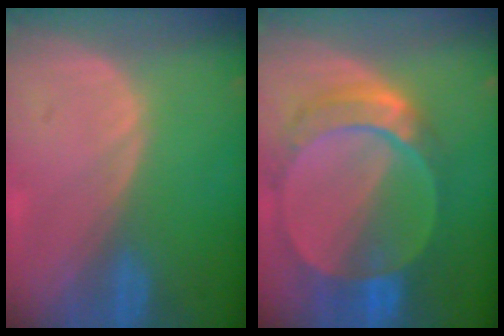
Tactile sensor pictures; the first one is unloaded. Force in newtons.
{"total": 9.8, "press": 8.3, "slide": 5.1}